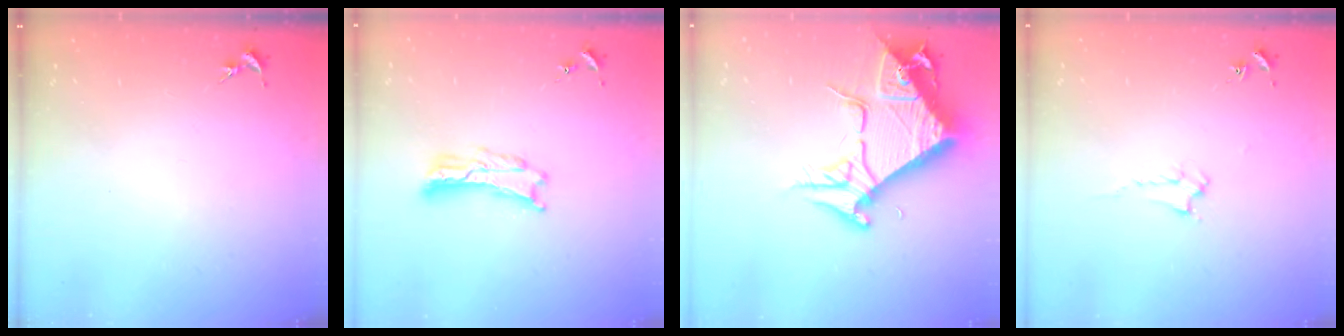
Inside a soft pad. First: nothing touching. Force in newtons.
{"total": 2.4, "press": 2.4, "slide": 0.3}
{"total": 10.5, "press": 10.5, "slide": 1.0}
{"total": 2.0, "press": 2.0, "slide": 0.2}